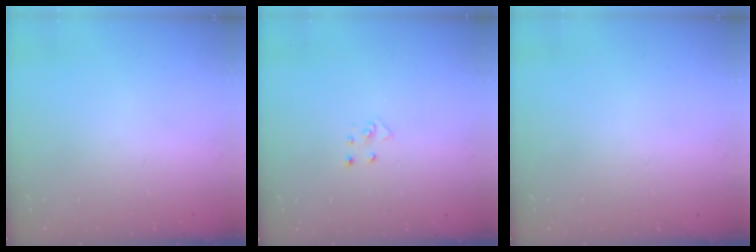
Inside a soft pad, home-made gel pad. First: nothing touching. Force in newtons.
{"total": 4.1, "press": 4.1, "slide": 0.4}
{"total": 0.0}